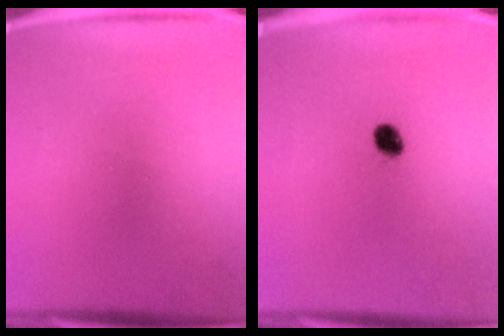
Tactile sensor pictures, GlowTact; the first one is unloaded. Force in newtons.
{"total": 3.2}